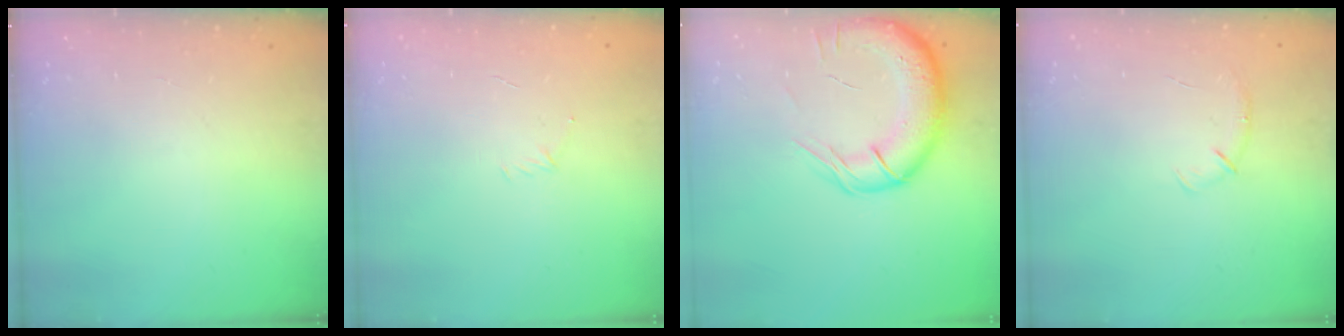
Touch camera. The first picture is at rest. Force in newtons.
{"total": 2.9, "press": 2.8, "slide": 0.8}
{"total": 15.4, "press": 14.9, "slide": 4.0}
{"total": 4.3, "press": 4.1, "slide": 1.1}